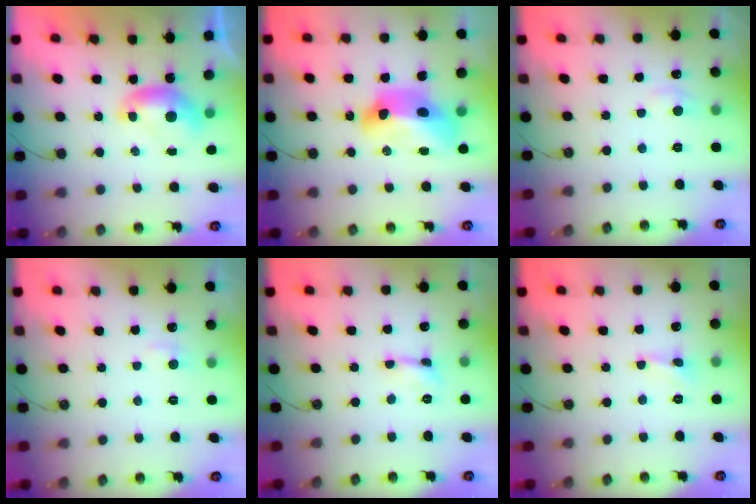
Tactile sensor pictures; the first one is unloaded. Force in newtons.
{"total": 11.9, "press": 11.8, "slide": 1.4}
{"total": 1.1, "press": 0.8, "slide": 0.8}
{"total": 1.3, "press": 1.1, "slide": 0.6}
{"total": 0.8, "press": 0.8, "slide": 0.2}
{"total": 1.6, "press": 1.5, "slide": 0.4}